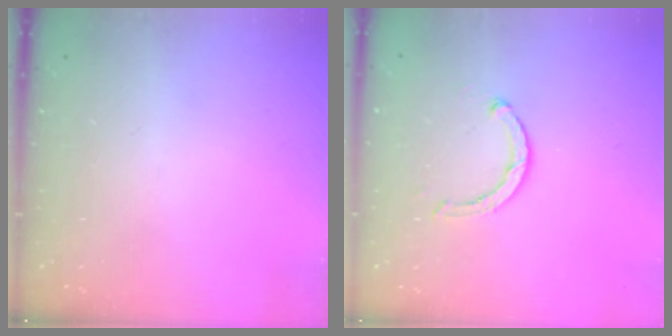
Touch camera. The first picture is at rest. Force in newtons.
{"total": 2.6, "press": 2.5, "slide": 0.4}